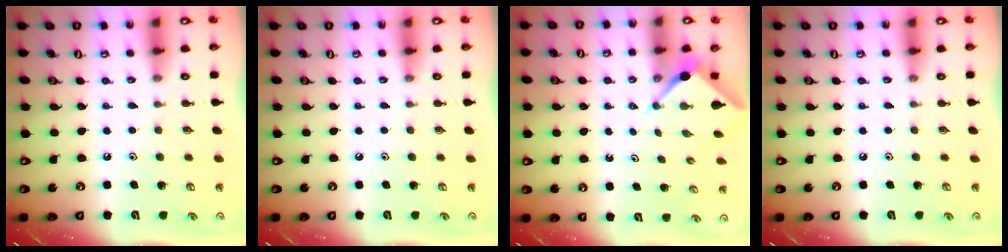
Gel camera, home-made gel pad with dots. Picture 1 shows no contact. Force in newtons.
{"total": 0.0}
{"total": 2.6, "press": 2.6, "slide": 0.2}
{"total": 0.0}